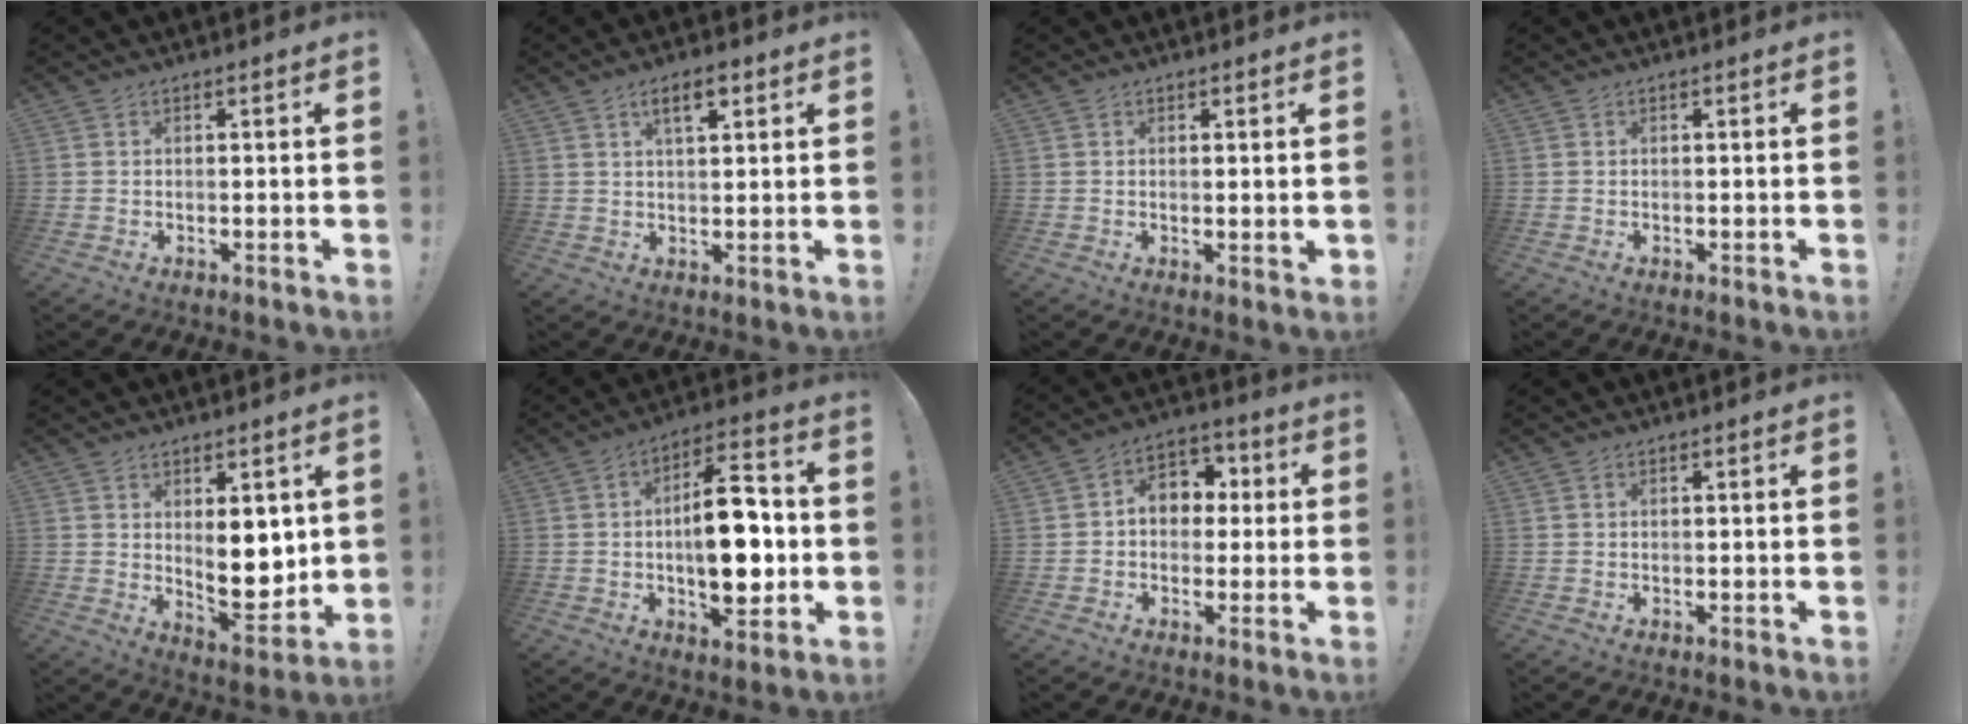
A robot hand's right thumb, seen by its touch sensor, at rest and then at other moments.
{"total": 5.4, "force": [2.6, 2.1, 4.3], "torque": [-0.062, -0.006, 0.040]}
{"total": 1.6, "force": [0.9, 0.3, 1.2], "torque": [-0.002, -0.009, 0.012]}
{"total": 0.0}
{"total": 11.1, "force": [2.7, 5.5, 9.3], "torque": [-0.127, -0.034, 0.050]}
{"total": 17.7, "force": [-1.0, 8.5, 15.5], "torque": [-0.242, 0.009, -0.016]}
{"total": 9.0, "force": [0.8, 7.2, 5.4], "torque": [-0.074, 0.011, 0.022]}
{"total": 0.0}